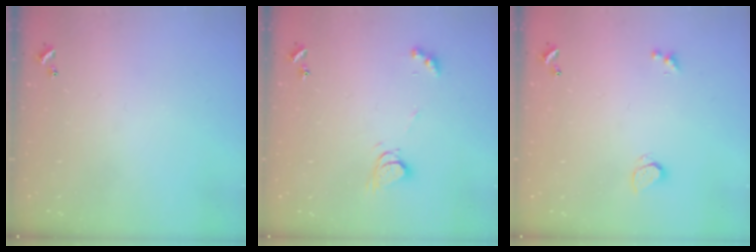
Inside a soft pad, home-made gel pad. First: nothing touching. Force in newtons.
{"total": 5.2, "press": 5.2, "slide": 0.1}
{"total": 0.7, "press": 0.6, "slide": 0.4}